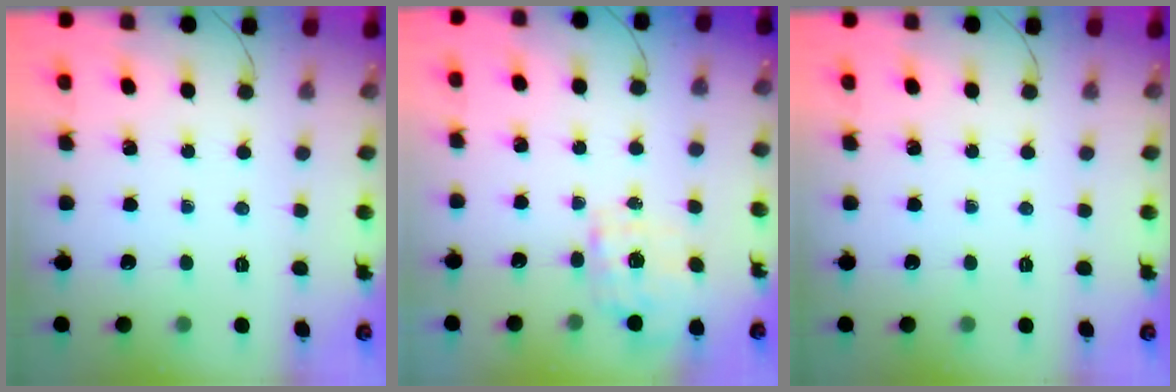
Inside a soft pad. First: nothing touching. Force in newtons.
{"total": 1.8, "press": 1.7, "slide": 0.5}
{"total": 0.0}